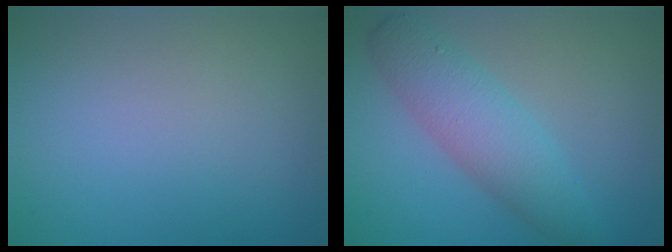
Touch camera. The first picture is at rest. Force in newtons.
{"total": 4.5, "press": 4.5, "slide": 0.1}